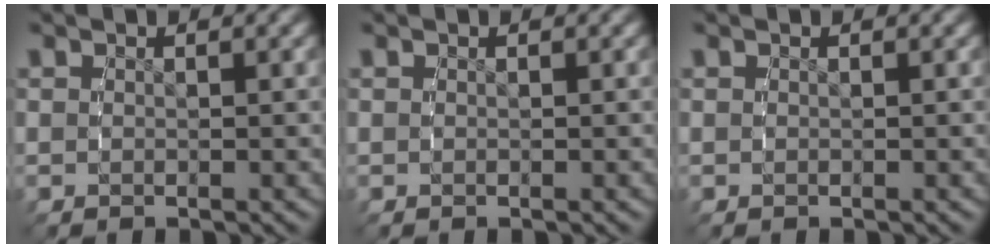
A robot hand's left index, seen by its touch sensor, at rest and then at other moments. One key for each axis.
{"total": 0.0}
{"total": 0.0}